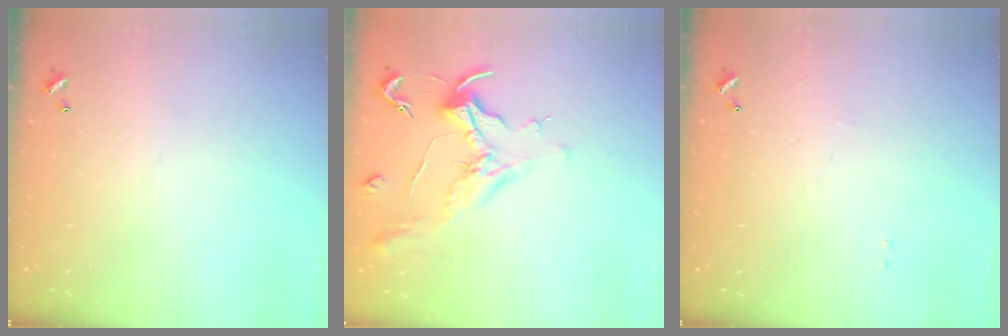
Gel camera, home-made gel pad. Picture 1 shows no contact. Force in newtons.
{"total": 1.8, "press": 1.5, "slide": 0.9}
{"total": 0.9, "press": 0.8, "slide": 0.5}